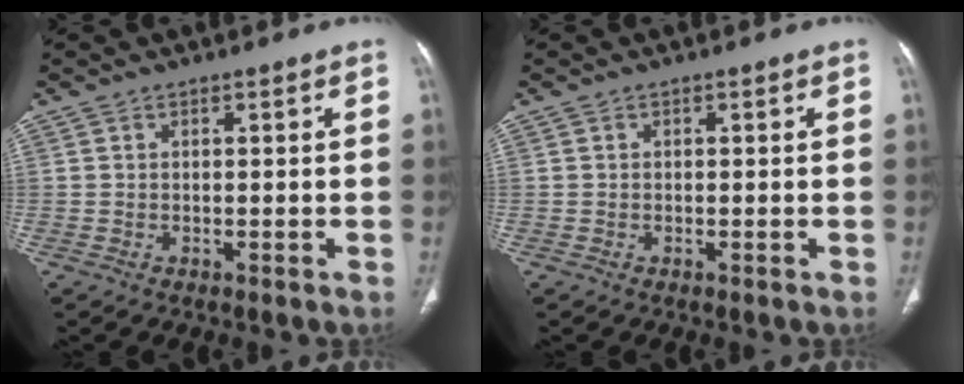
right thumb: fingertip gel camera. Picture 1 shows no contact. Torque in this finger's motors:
{"motor_torque": [0.16, -0.06, -0.43, 0.10, -0.03]}